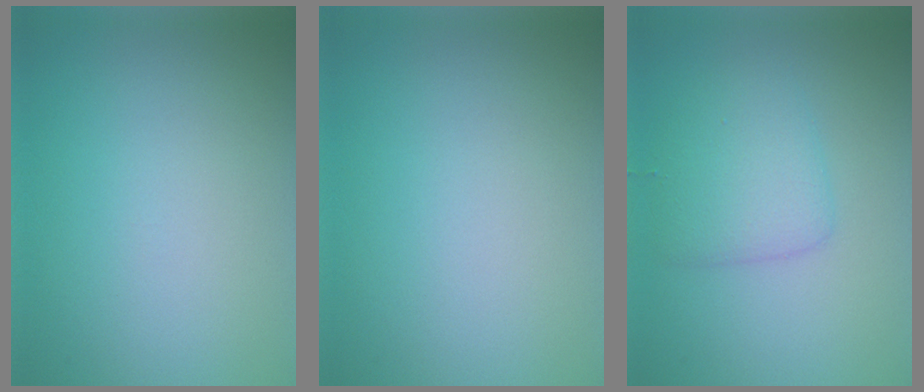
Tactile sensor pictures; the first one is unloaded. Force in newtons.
{"total": 0.0}
{"total": 3.3, "press": 3.3, "slide": 0.1}